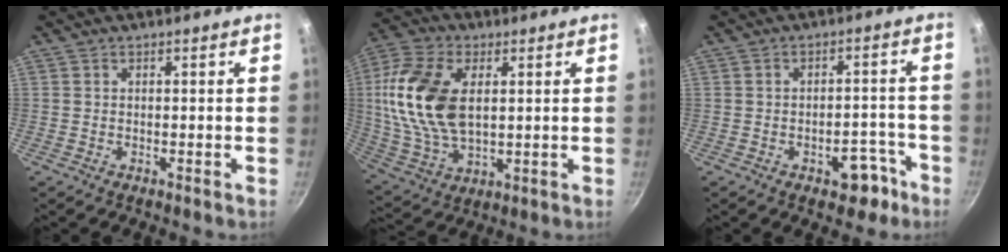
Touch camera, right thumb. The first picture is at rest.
{"total": 18.3, "force": [3.1, 10.8, 14.4], "torque": [-0.276, -0.004, 0.060]}
{"total": 6.7, "force": [-3.6, 3.9, 4.2], "torque": [-0.016, 0.038, -0.038]}